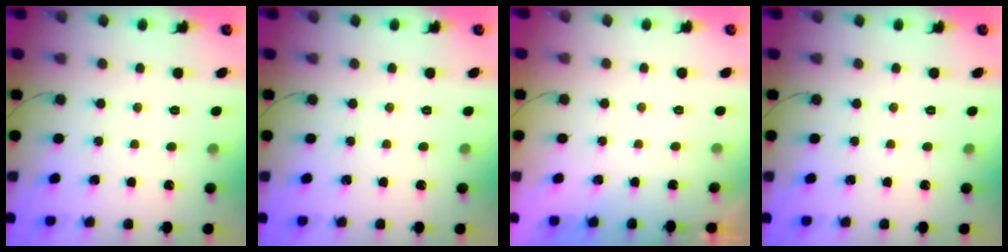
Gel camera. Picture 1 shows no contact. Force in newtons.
{"total": 0.0}
{"total": 0.0}
{"total": 0.0}